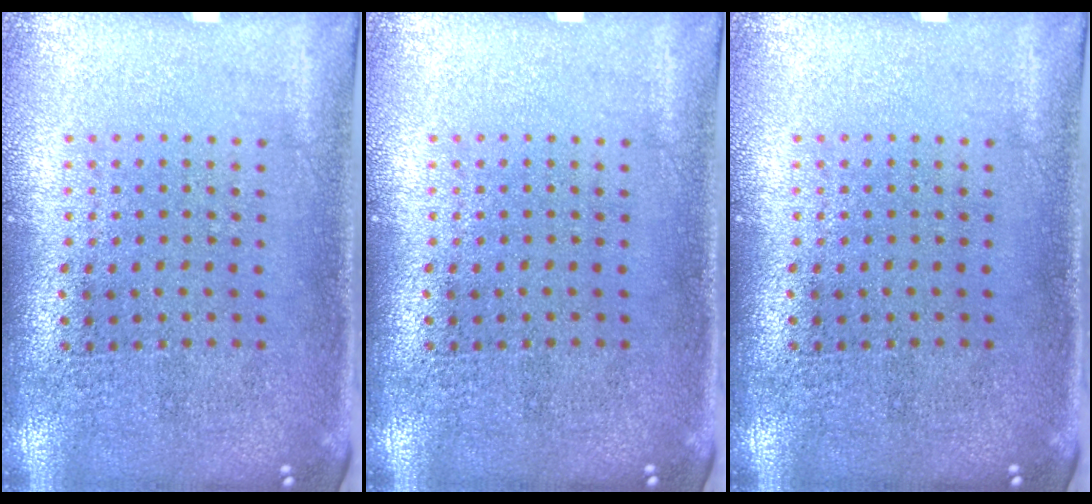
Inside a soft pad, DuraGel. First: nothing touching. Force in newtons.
{"total": 0.0}
{"total": 0.0}